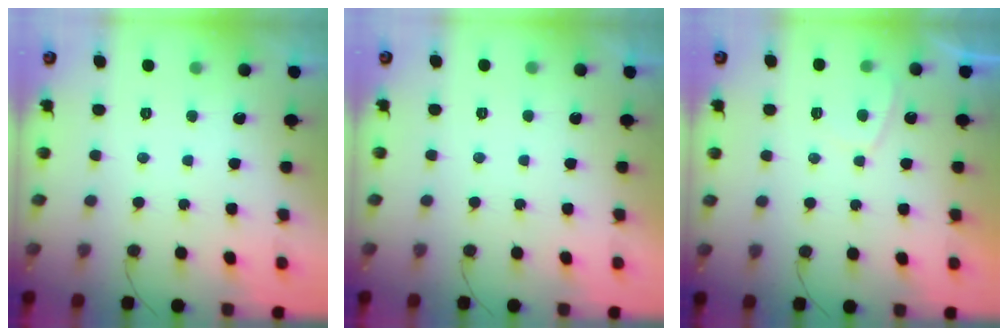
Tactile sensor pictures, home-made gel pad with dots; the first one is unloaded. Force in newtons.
{"total": 2.2, "press": 2.2, "slide": 0.3}
{"total": 2.4, "press": 2.3, "slide": 0.7}